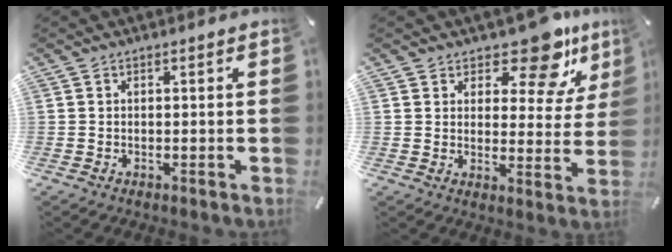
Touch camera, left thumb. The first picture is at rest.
{"total": 13.2, "force": [9.4, 5.4, 7.4], "torque": [-0.095, -0.067, 0.160]}